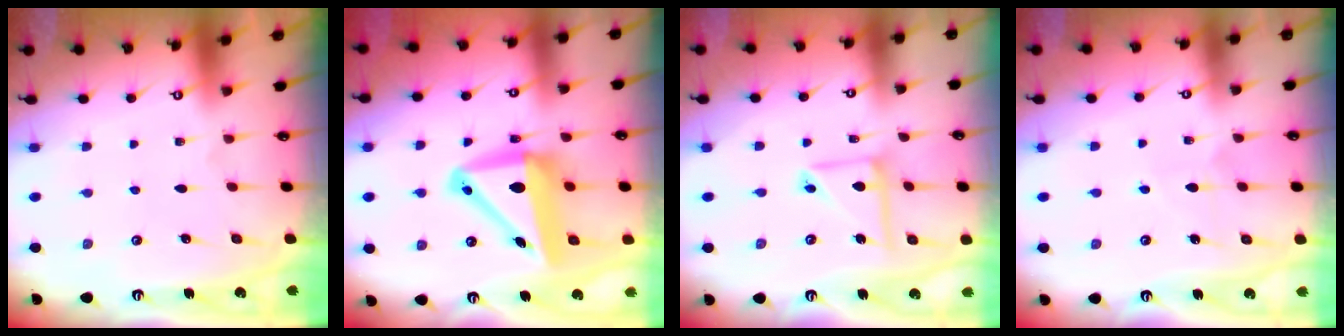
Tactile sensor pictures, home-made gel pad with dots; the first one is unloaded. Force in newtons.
{"total": 14.0, "press": 13.7, "slide": 2.8}
{"total": 9.2, "press": 9.2, "slide": 0.8}
{"total": 4.2, "press": 4.1, "slide": 0.4}